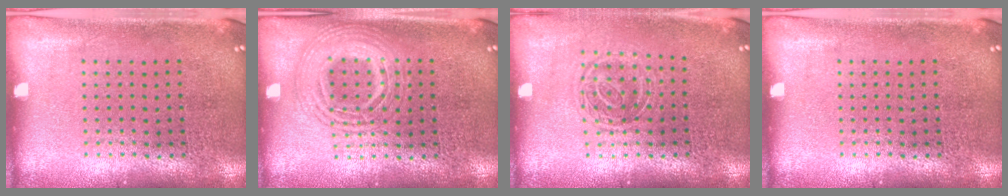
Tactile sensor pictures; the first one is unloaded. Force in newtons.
{"total": 2.3, "press": 2.3, "slide": 0.3}
{"total": 1.2, "press": 1.0, "slide": 0.7}
{"total": 0.0}